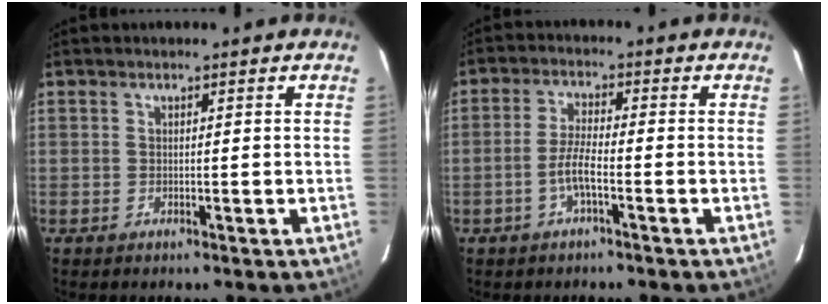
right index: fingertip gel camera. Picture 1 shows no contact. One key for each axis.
{"total": 4.2, "fx": -1.9, "fy": 0.4, "fz": 3.7, "tx": -0.080, "ty": 0.006, "tz": -0.038}